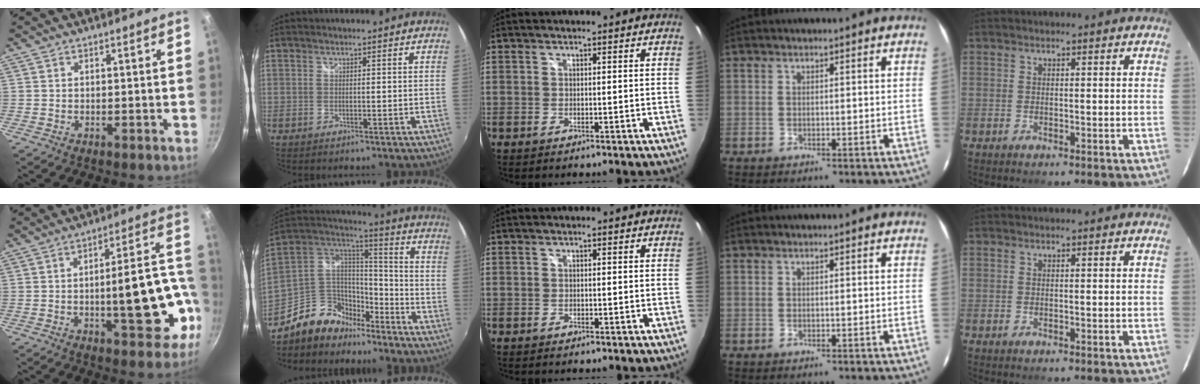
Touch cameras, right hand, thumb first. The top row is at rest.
{"thumb": {"total": 17.1, "force": [-4.3, 6.2, 15.3], "torque": [-0.181, 0.040, -0.054]}, "index": {"total": 13.7, "force": [-9.3, 9.1, 4.2], "torque": [-0.105, 0.051, -0.158]}}